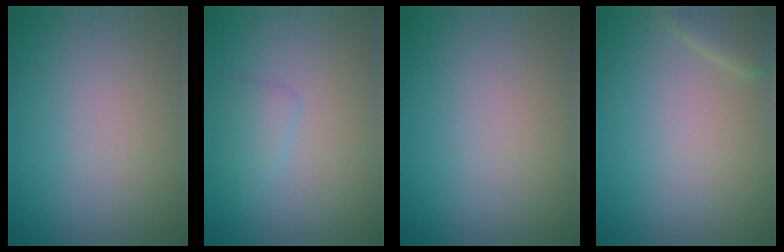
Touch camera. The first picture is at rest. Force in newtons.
{"total": 1.8, "press": 1.8, "slide": 0.0}
{"total": 0.0}
{"total": 2.5, "press": 2.5, "slide": 0.1}